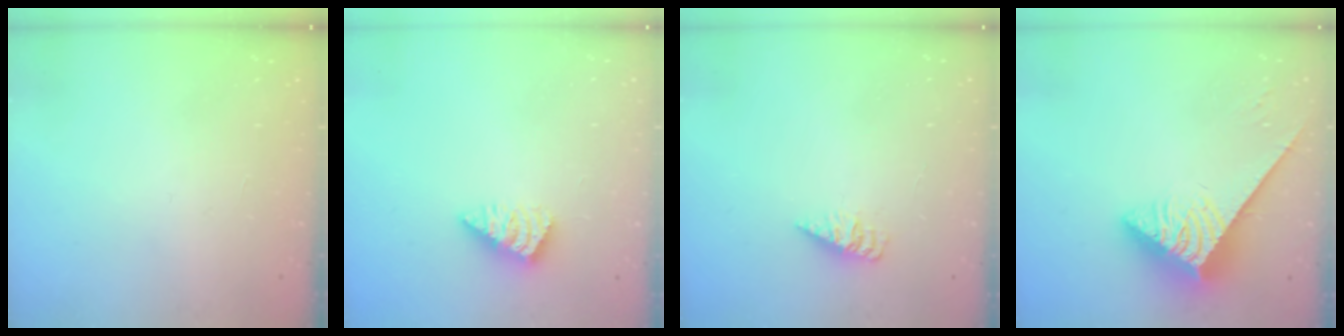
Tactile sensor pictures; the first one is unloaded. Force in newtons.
{"total": 2.8, "press": 2.7, "slide": 0.5}
{"total": 3.0, "press": 3.0, "slide": 0.2}
{"total": 4.4, "press": 4.4, "slide": 0.7}